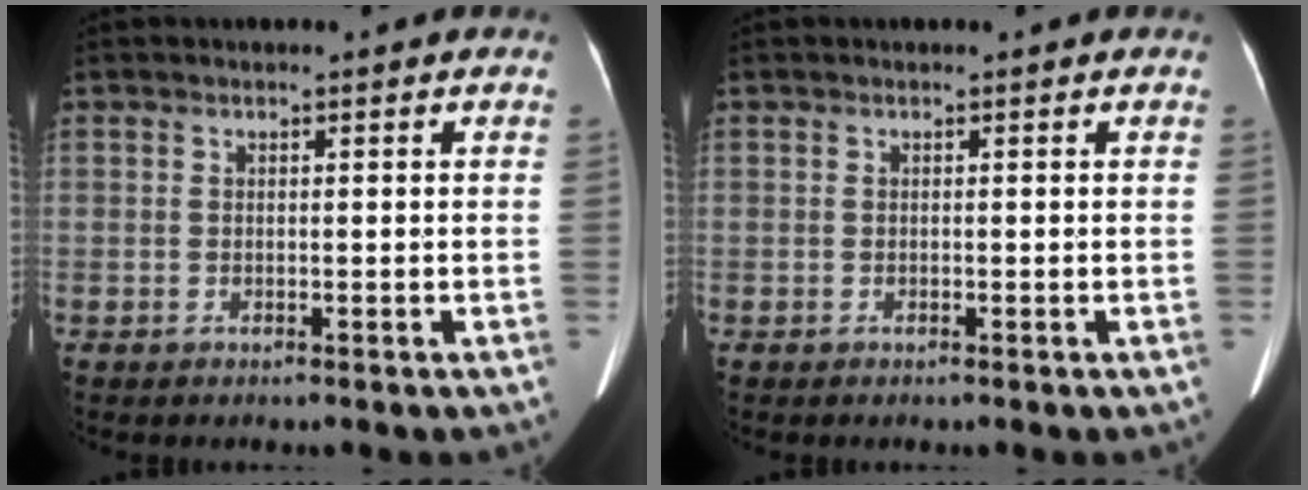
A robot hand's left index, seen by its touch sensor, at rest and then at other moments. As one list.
[{"total": 0.0}]